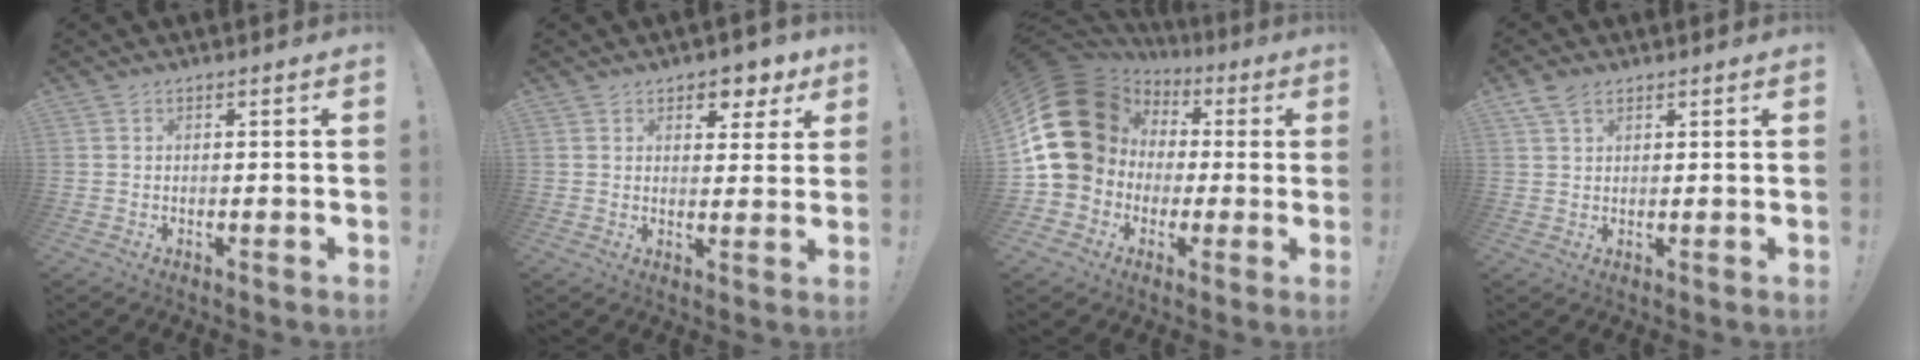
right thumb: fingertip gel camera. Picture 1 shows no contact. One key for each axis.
{"total": 6.3, "fx": 4.2, "fy": 4.2, "fz": 2.0, "tx": -0.008, "ty": -0.034, "tz": 0.075}
{"total": 22.3, "fx": 2.7, "fy": 18.8, "fz": 11.7, "tx": -0.192, "ty": -0.005, "tz": 0.088}
{"total": 4.1, "fx": 2.7, "fy": 2.3, "fz": 2.1, "tx": -0.040, "ty": -0.006, "tz": 0.053}